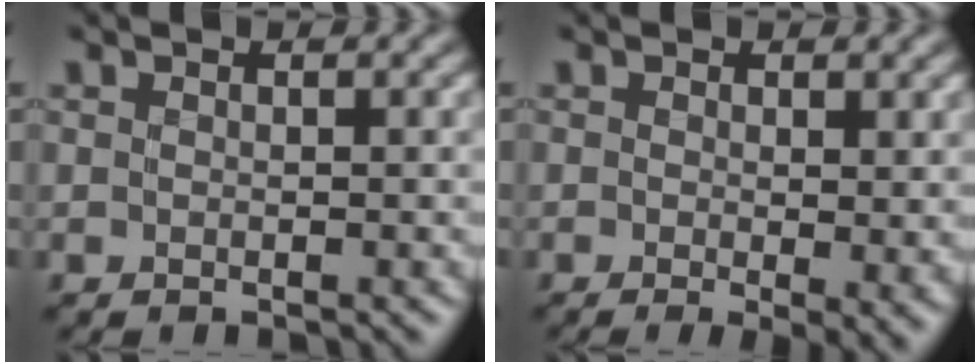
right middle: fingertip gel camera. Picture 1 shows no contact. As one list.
[{"total": 2.7, "force": [0.3, 0.7, 2.6], "torque": [-0.031, -0.011, 0.007]}]